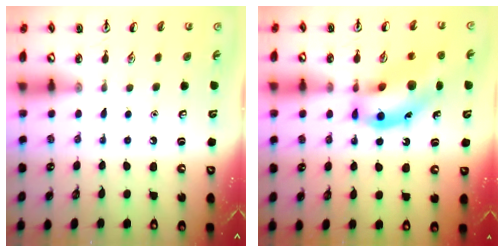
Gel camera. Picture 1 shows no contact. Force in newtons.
{"total": 15.3, "press": 15.1, "slide": 2.8}